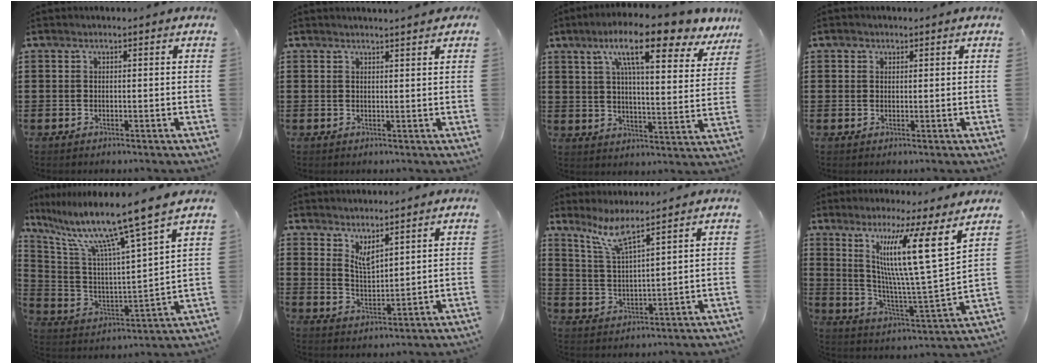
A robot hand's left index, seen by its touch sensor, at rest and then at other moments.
{"total": 1.4, "force": [1.4, 0.0, 0.3], "torque": [-0.009, 0.001, 0.027]}
{"total": 14.1, "force": [9.5, 2.0, 10.2], "torque": [-0.180, -0.036, 0.150]}
{"total": 1.2, "force": [0.7, 0.9, 0.2], "torque": [-0.007, 0.005, 0.014]}
{"total": 12.0, "force": [9.3, -1.1, 7.4], "torque": [-0.179, -0.067, 0.146]}
{"total": 3.6, "force": [3.3, 0.7, 1.4], "torque": [-0.035, -0.007, 0.060]}
{"total": 6.5, "force": [5.1, 0.2, 4.0], "torque": [-0.094, -0.018, 0.090]}
{"total": 13.7, "force": [7.4, 0.3, 11.5], "torque": [-0.214, -0.037, 0.112]}